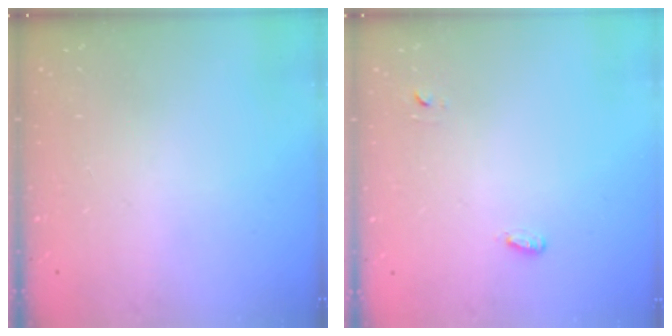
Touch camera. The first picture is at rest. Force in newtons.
{"total": 2.8, "press": 2.7, "slide": 0.6}